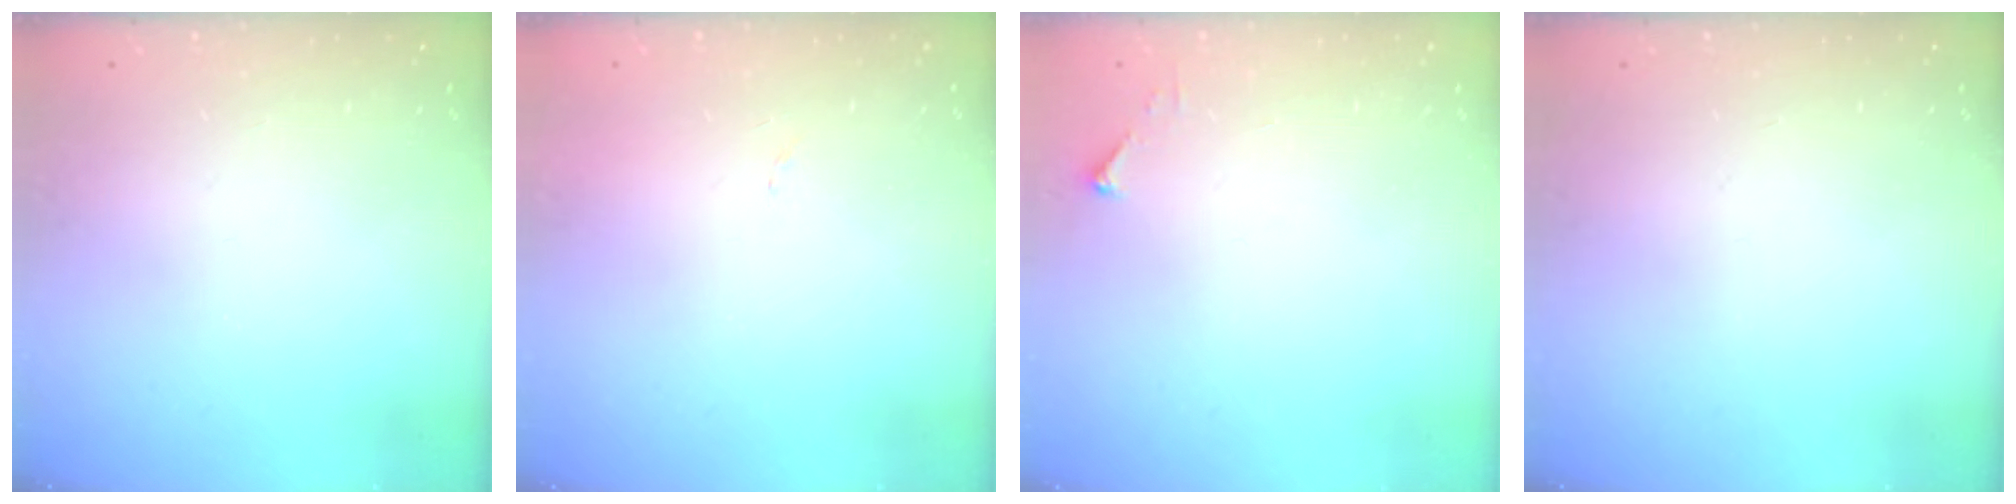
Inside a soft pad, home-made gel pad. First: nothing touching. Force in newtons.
{"total": 4.3, "press": 4.2, "slide": 0.3}
{"total": 2.5, "press": 2.5, "slide": 0.3}
{"total": 0.0}